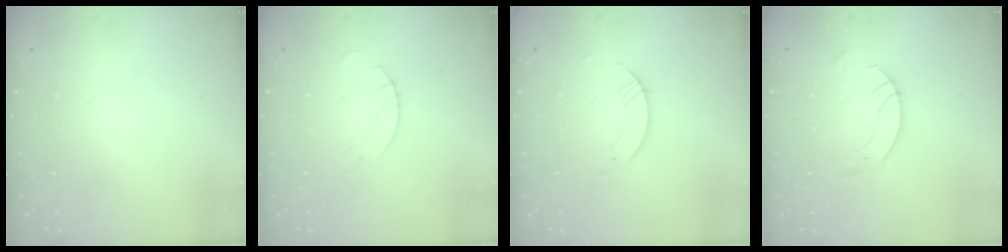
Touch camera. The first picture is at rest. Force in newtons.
{"total": 2.5, "press": 2.5, "slide": 0.1}
{"total": 3.2, "press": 3.2, "slide": 0.3}
{"total": 4.8, "press": 4.8, "slide": 0.4}